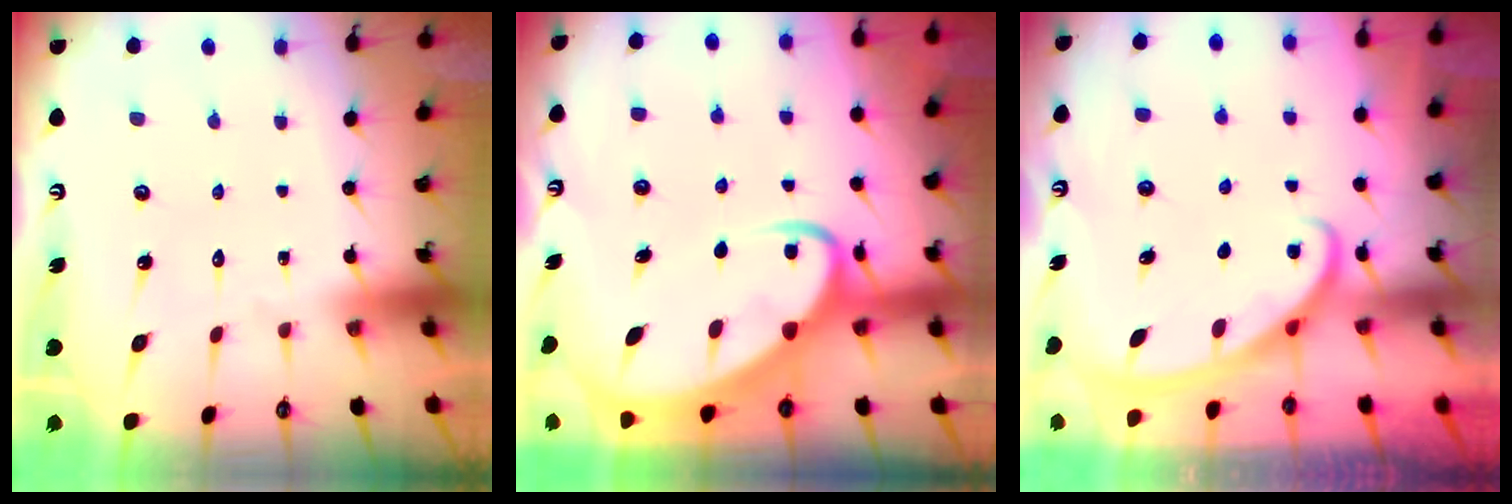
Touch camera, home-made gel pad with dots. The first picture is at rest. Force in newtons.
{"total": 6.9, "press": 6.8, "slide": 0.6}
{"total": 2.9, "press": 2.9, "slide": 0.4}